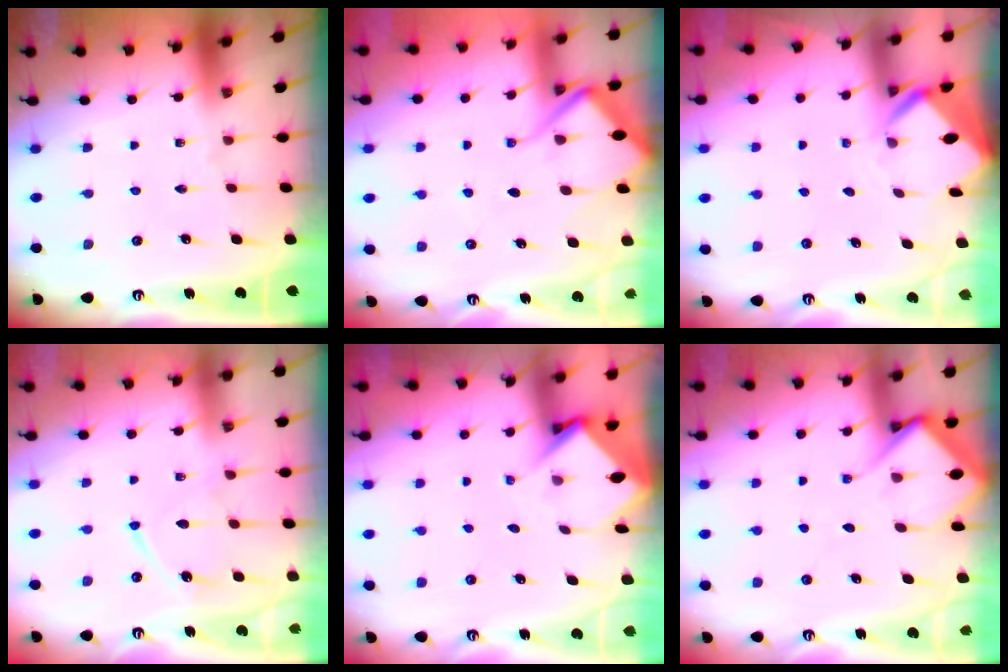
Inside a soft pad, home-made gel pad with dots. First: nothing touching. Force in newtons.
{"total": 8.3, "press": 8.2, "slide": 1.0}
{"total": 3.2, "press": 3.2, "slide": 0.2}
{"total": 9.6, "press": 9.6, "slide": 1.1}
{"total": 3.5, "press": 3.5, "slide": 0.3}
{"total": 6.8, "press": 6.8, "slide": 0.6}